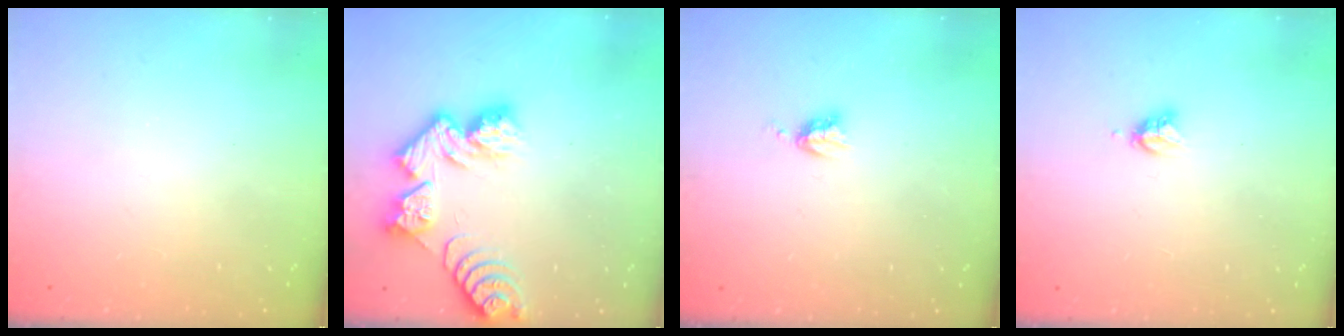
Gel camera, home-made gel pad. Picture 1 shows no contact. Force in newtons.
{"total": 10.7, "press": 10.7, "slide": 1.0}
{"total": 3.3, "press": 3.3, "slide": 0.5}
{"total": 3.6, "press": 3.6, "slide": 0.5}